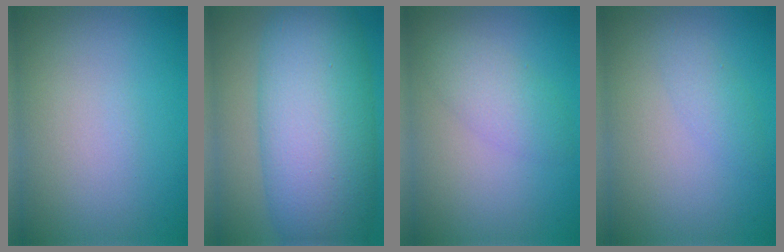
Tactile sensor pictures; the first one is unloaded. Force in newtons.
{"total": 13.1, "press": 13.1, "slide": 0.1}
{"total": 2.9, "press": 2.9, "slide": 0.2}
{"total": 1.4, "press": 1.4, "slide": 0.0}